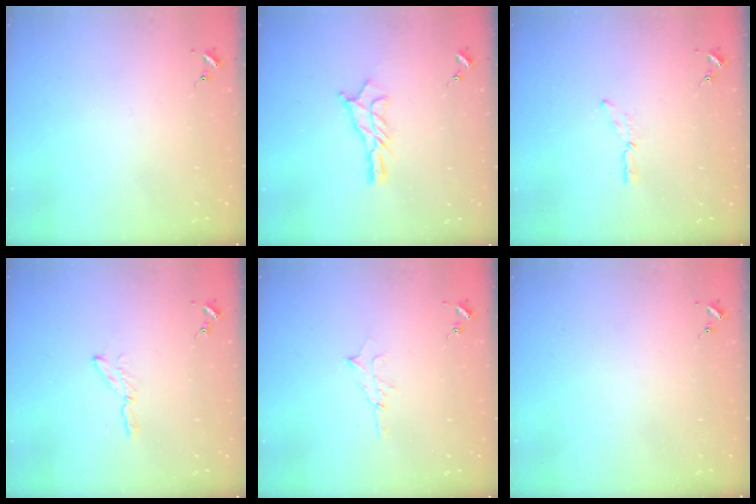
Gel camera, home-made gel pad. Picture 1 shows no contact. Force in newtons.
{"total": 10.4, "press": 10.3, "slide": 0.6}
{"total": 5.2, "press": 5.1, "slide": 0.3}
{"total": 3.9, "press": 3.9, "slide": 0.4}
{"total": 5.2, "press": 5.1, "slide": 0.6}
{"total": 0.0}